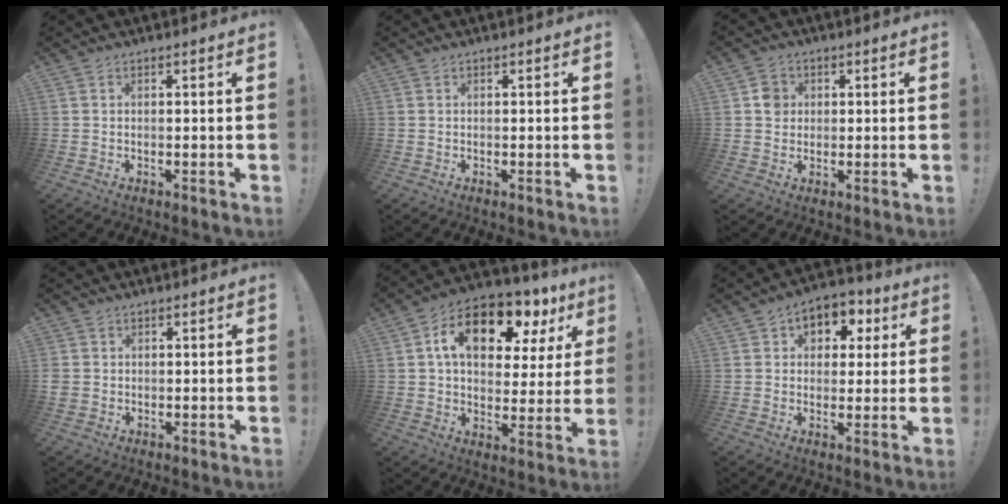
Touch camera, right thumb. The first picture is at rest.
{"total": 0.0}
{"total": 4.7, "force": [0.7, 4.4, 1.5], "torque": [-0.006, 0.002, 0.012]}
{"total": 2.2, "force": [0.1, 2.1, 0.7], "torque": [-0.013, 0.004, 0.004]}
{"total": 16.7, "force": [8.2, 9.0, 11.3], "torque": [-0.184, -0.035, 0.139]}
{"total": 7.5, "force": [2.0, 6.5, 3.1], "torque": [-0.036, -0.003, 0.040]}